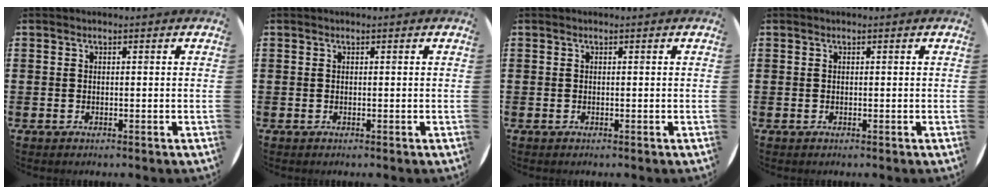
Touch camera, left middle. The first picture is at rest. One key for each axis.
{"total": 0.0}
{"total": 0.0}
{"total": 0.0}